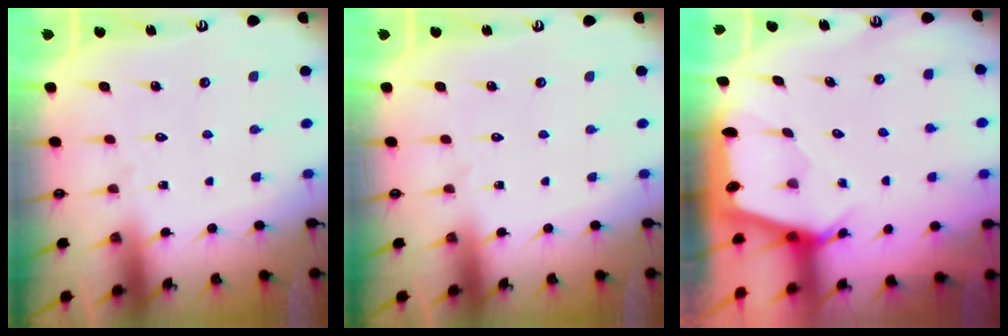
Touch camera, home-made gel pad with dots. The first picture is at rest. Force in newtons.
{"total": 0.0}
{"total": 2.5, "press": 2.5, "slide": 0.3}